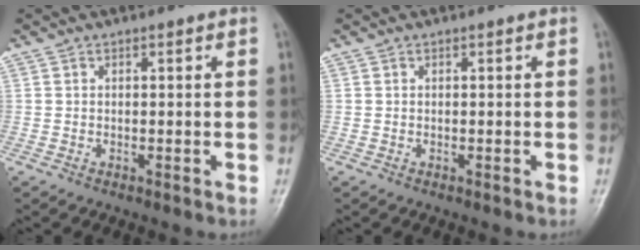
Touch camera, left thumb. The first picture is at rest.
{"total": 0.0}